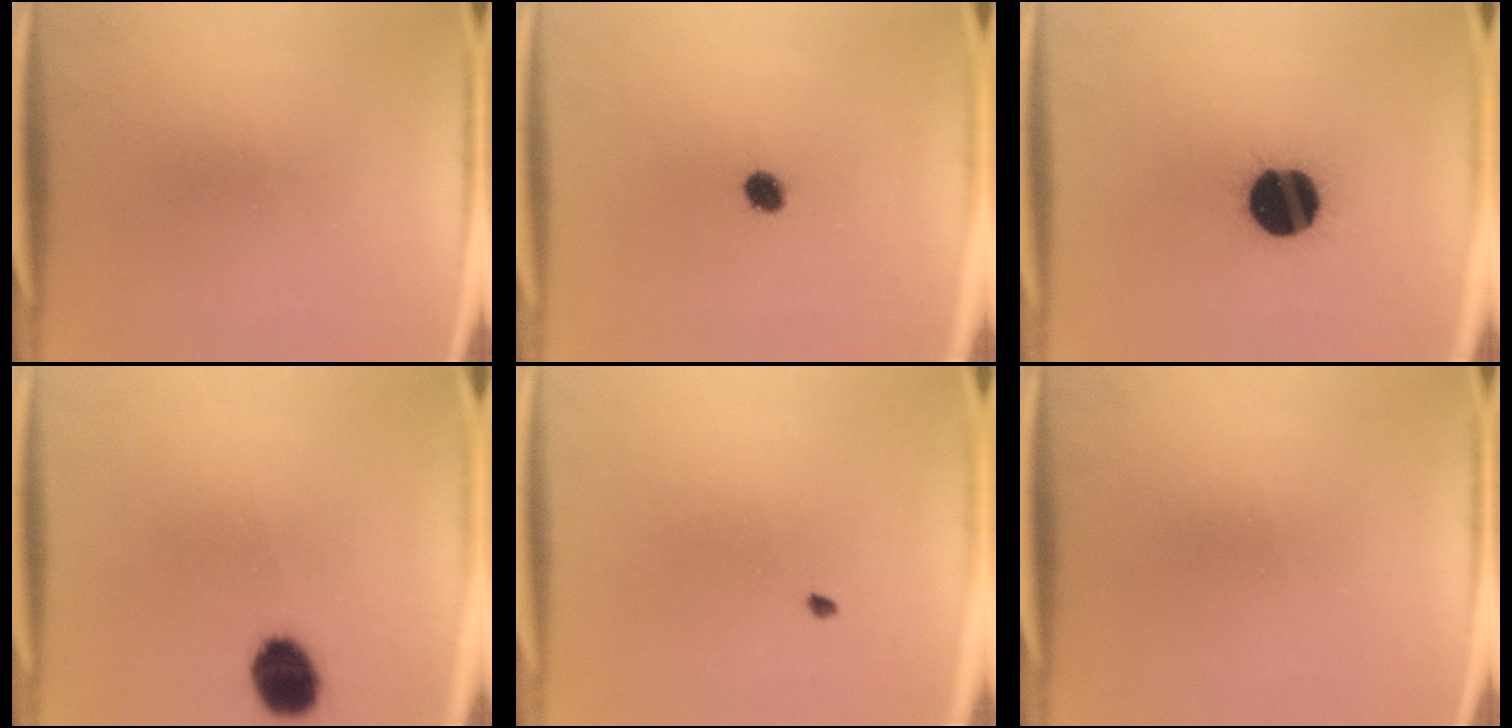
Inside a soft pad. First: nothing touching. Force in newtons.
{"total": 3.5}
{"total": 19.7}
{"total": 9.1}
{"total": 0.6}
{"total": 0.0}